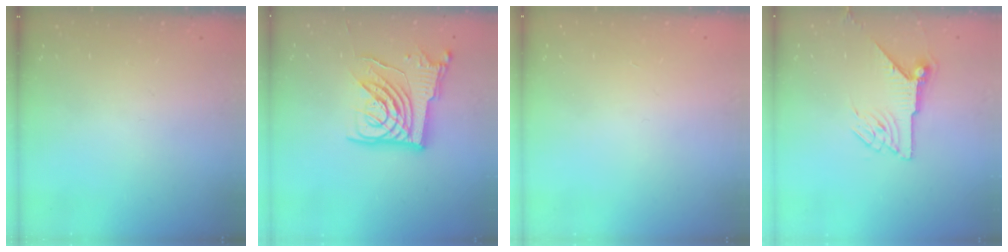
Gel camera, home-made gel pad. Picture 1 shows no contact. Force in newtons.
{"total": 14.9, "press": 14.8, "slide": 1.8}
{"total": 0.8, "press": 0.8, "slide": 0.2}
{"total": 7.7, "press": 7.7, "slide": 0.3}